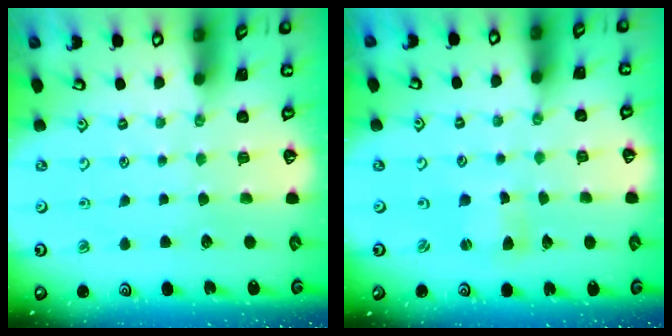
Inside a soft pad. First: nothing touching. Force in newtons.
{"total": 2.1, "press": 2.1, "slide": 0.3}